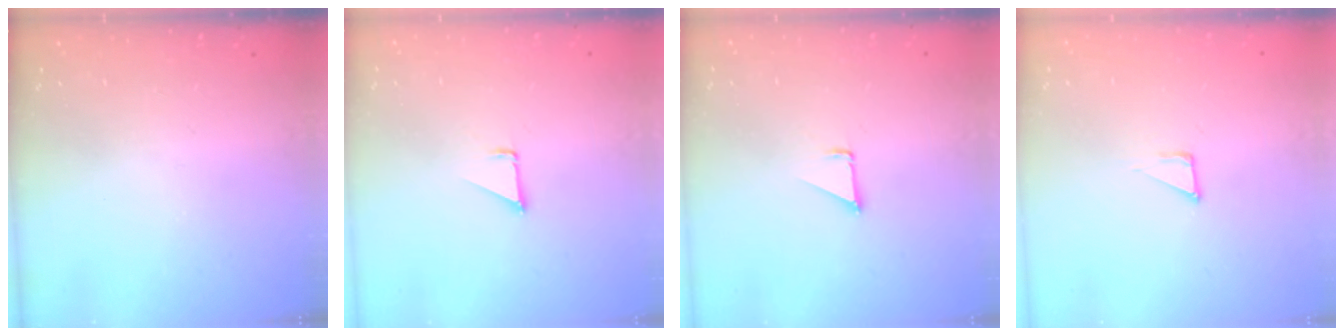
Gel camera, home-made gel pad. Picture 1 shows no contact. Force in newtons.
{"total": 1.1, "press": 1.1, "slide": 0.1}
{"total": 1.1, "press": 1.1, "slide": 0.1}
{"total": 2.3, "press": 2.3, "slide": 0.1}